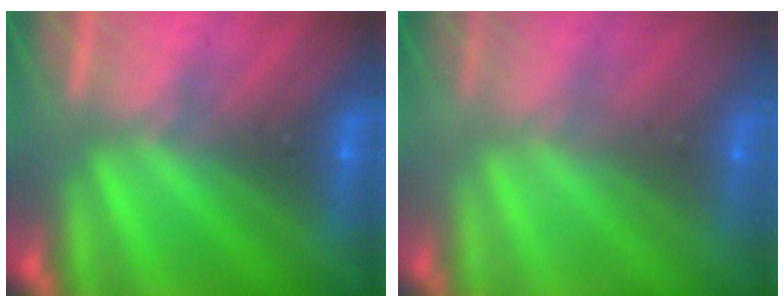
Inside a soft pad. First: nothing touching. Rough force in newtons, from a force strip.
{"total": 9.1}